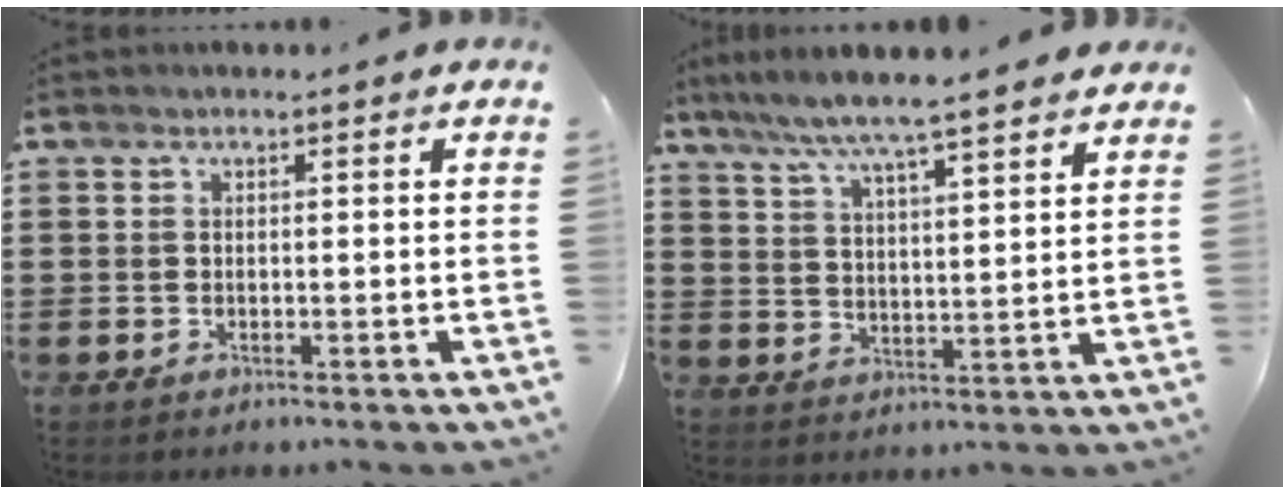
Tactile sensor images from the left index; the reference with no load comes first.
{"total": 5.9, "force": [5.3, -0.2, 2.7], "torque": [-0.075, -0.030, 0.088]}